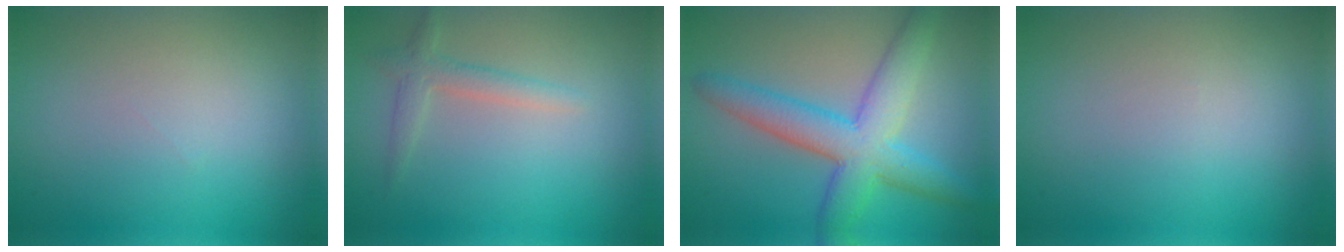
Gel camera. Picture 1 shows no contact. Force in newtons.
{"total": 2.0, "press": 2.0, "slide": 0.2}
{"total": 6.6, "press": 6.6, "slide": 0.1}
{"total": 0.0}